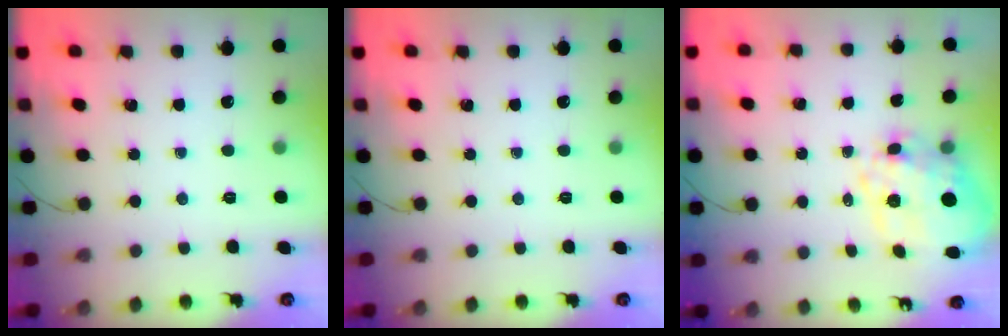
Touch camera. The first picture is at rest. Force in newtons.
{"total": 0.0}
{"total": 14.6, "press": 14.3, "slide": 3.0}